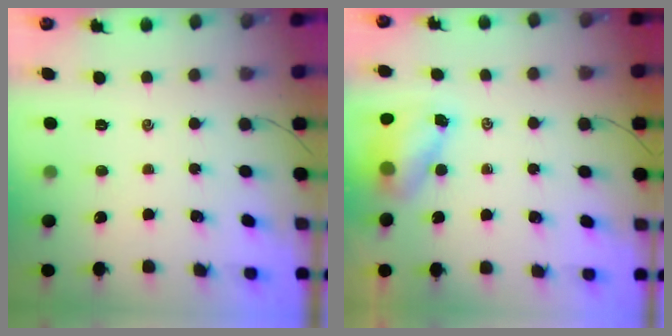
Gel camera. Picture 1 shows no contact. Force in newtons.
{"total": 5.7, "press": 5.7, "slide": 0.7}